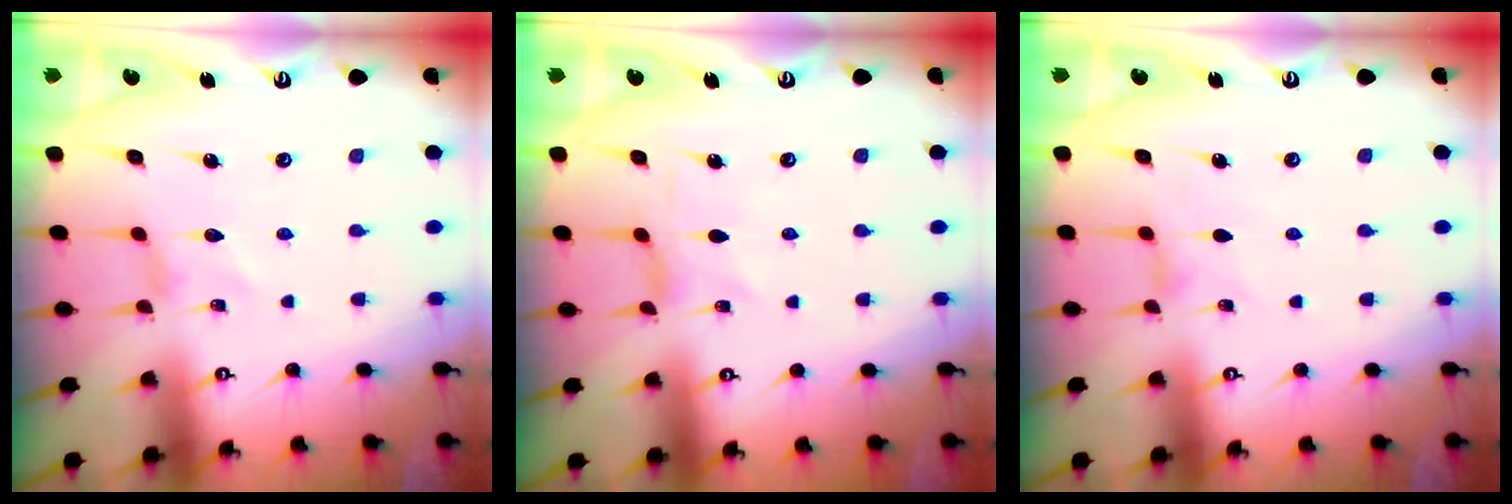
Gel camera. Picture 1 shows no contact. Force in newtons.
{"total": 1.0, "press": 1.0, "slide": 0.2}
{"total": 1.4, "press": 1.3, "slide": 0.4}